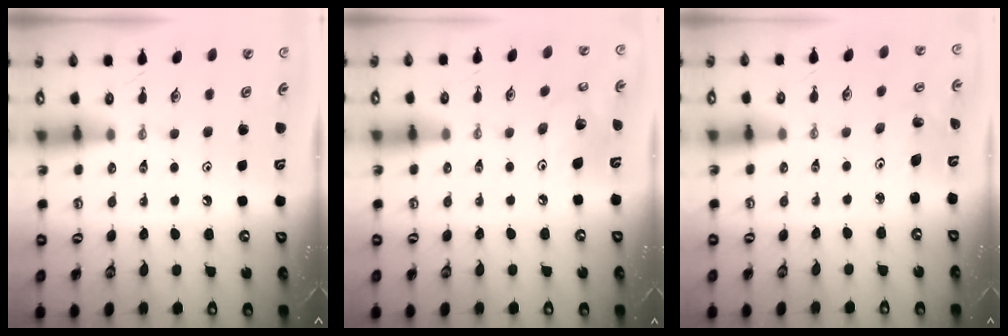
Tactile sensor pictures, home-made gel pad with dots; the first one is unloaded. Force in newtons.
{"total": 8.1, "press": 8.0, "slide": 1.2}
{"total": 2.7, "press": 2.7, "slide": 0.3}